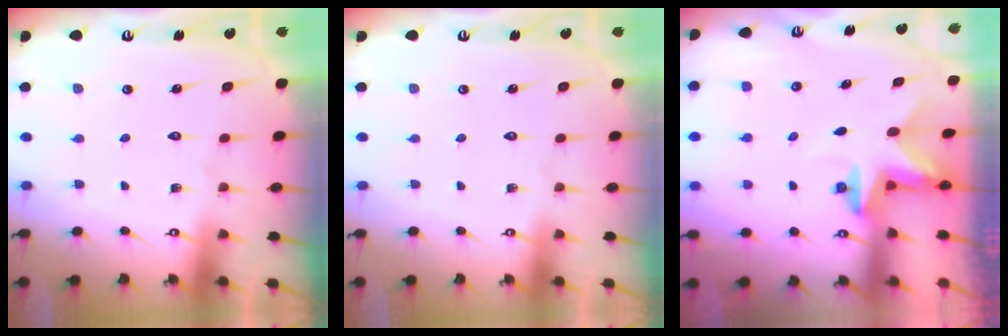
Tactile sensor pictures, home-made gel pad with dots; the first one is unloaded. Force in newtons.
{"total": 0.0}
{"total": 2.4, "press": 2.3, "slide": 0.4}